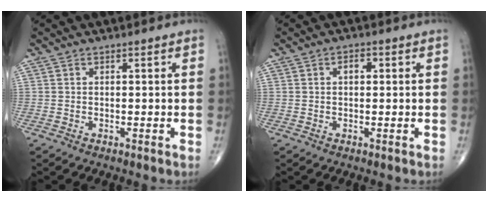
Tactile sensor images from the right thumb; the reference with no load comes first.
{"total": 2.3, "force": [0.5, 1.3, 1.8], "torque": [-0.026, 0.008, 0.006]}